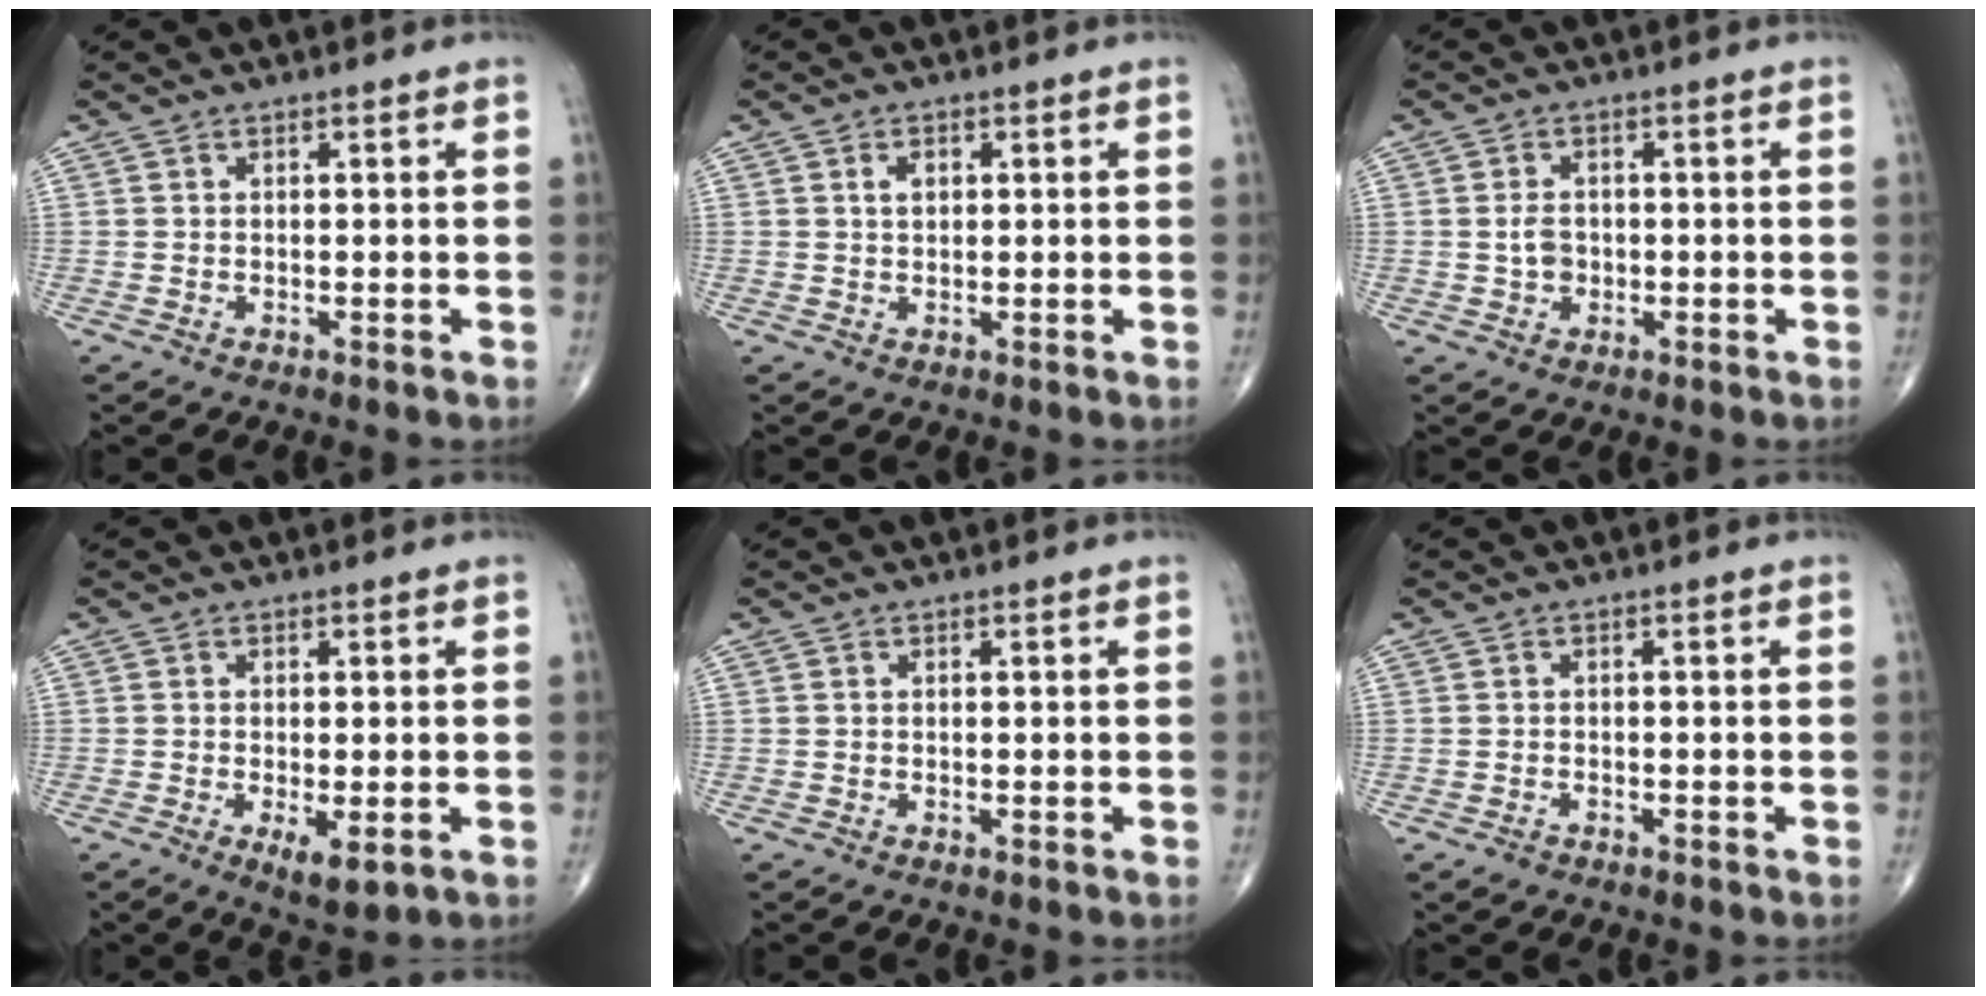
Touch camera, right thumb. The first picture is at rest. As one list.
[{"total": 2.3, "force": [0.7, 1.5, 1.6], "torque": [-0.023, 0.001, 0.012]}, {"total": 3.2, "force": [-0.3, 2.5, 1.9], "torque": [-0.025, 0.004, -0.005]}, {"total": 5.0, "force": [-1.6, 1.7, 4.4], "torque": [-0.072, -0.014, -0.022]}, {"total": 0.0}, {"total": 1.3, "force": [-0.9, 0.8, 0.5], "torque": [-0.010, 0.002, -0.015]}]